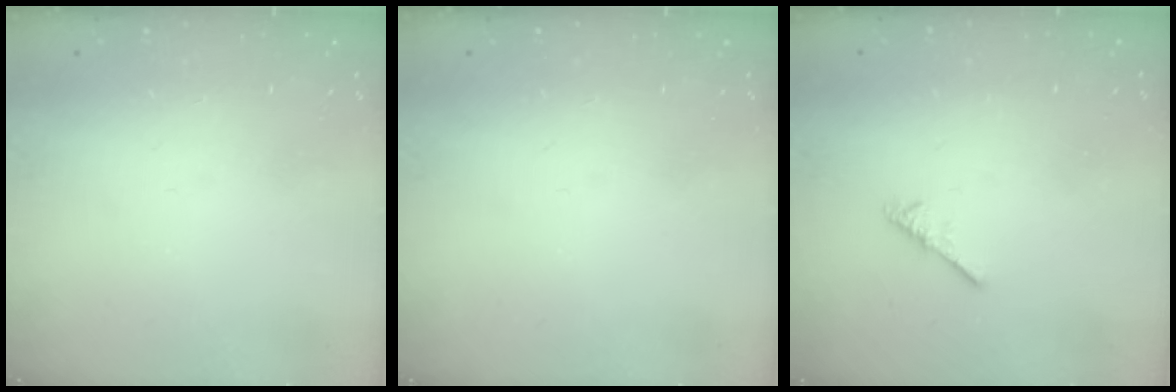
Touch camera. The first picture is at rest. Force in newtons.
{"total": 0.0}
{"total": 2.2, "press": 2.1, "slide": 0.5}